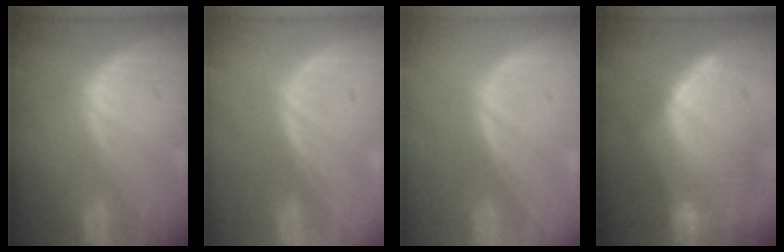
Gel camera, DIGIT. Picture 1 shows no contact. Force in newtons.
{"total": 0.0}
{"total": 0.0}
{"total": 10.0, "press": 9.0, "slide": 4.4}